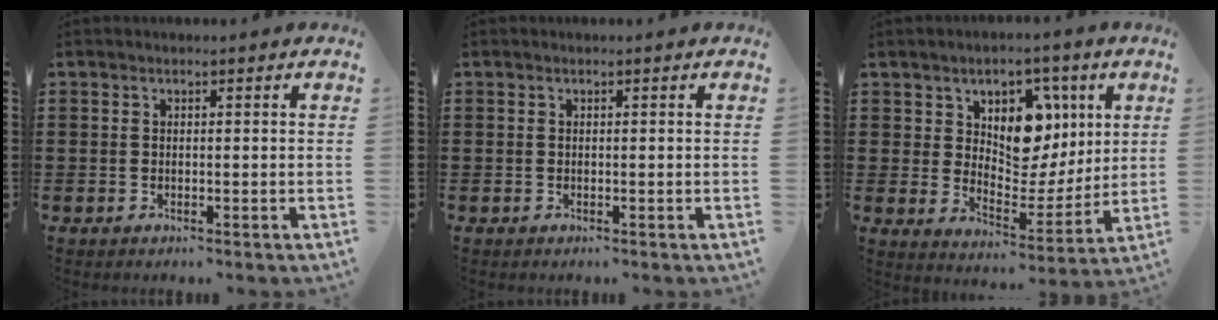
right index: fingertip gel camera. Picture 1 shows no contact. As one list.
[{"total": 0.0}, {"total": 8.7, "force": [4.4, 6.3, 4.1], "torque": [-0.083, -0.020, 0.078]}]